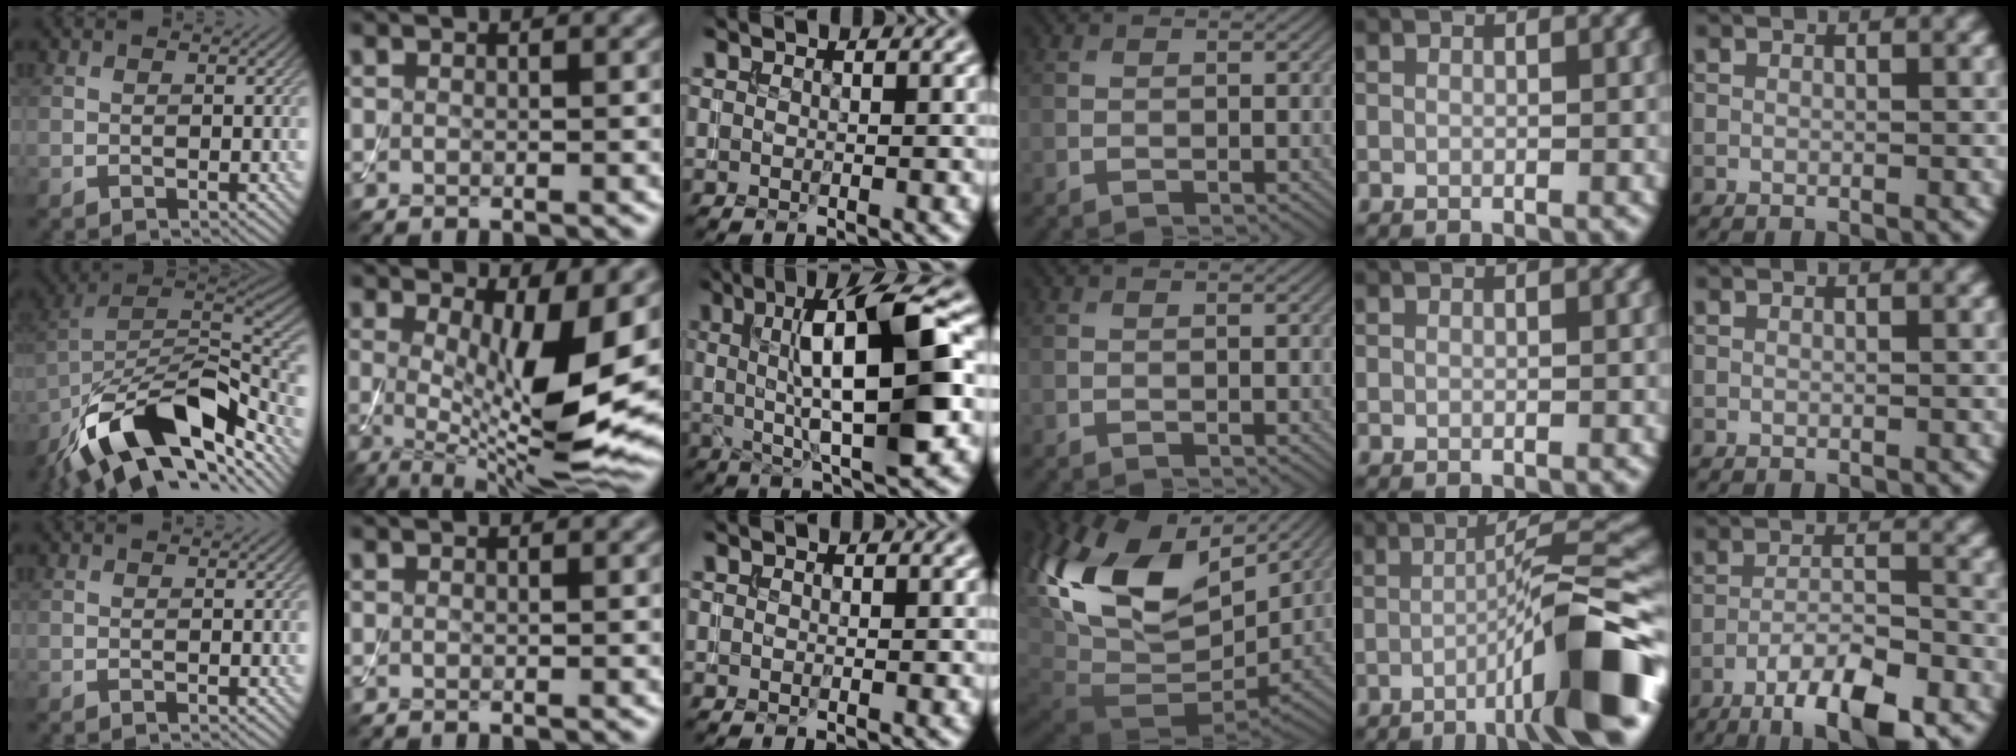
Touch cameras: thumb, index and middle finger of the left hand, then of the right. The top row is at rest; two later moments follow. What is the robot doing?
{"motion": "assemble", "object": "toy tower of hanoi"}